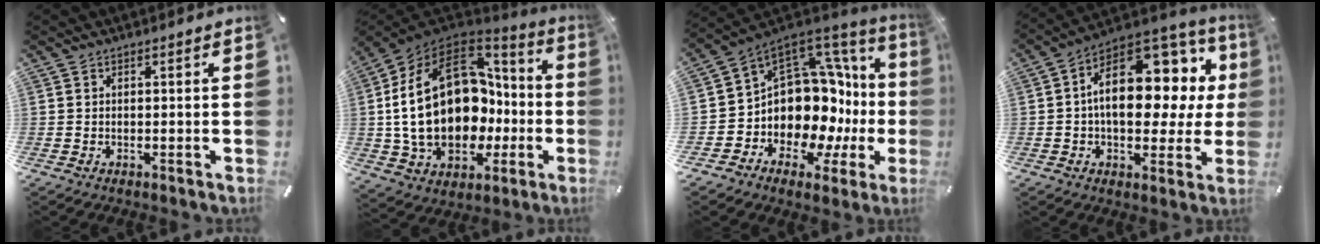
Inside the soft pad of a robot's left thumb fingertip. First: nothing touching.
{"total": 28.7, "force": [1.3, 19.8, 20.7], "torque": [-0.410, -0.015, 0.045]}
{"total": 15.9, "force": [0.1, 12.1, 10.4], "torque": [-0.175, -0.065, 0.028]}
{"total": 19.4, "force": [4.2, 11.8, 14.8], "torque": [-0.198, -0.032, 0.075]}